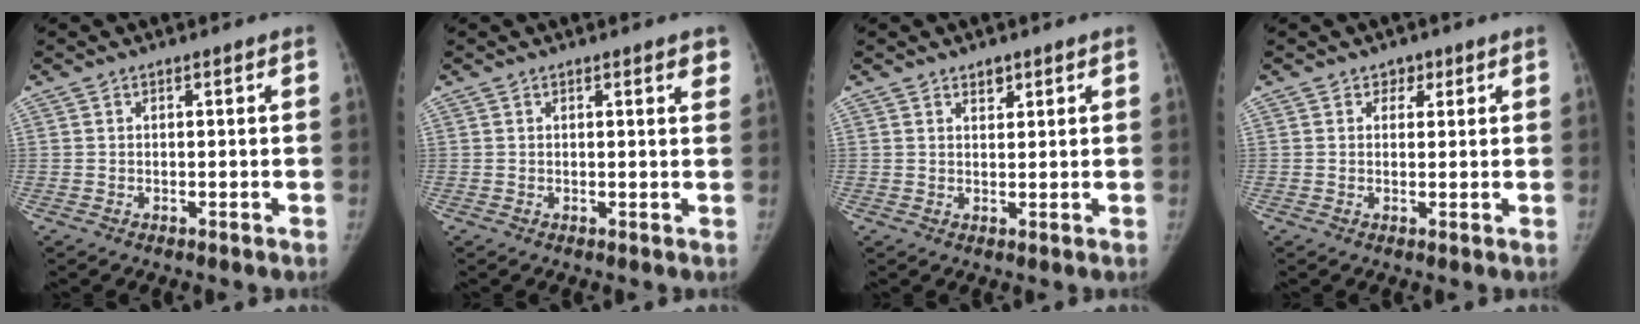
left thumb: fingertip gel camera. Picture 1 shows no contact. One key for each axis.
{"total": 2.0, "fx": 1.3, "fy": 0.6, "fz": 1.4, "tx": -0.010, "ty": -0.005, "tz": 0.013}
{"total": 1.9, "fx": 1.3, "fy": 1.1, "fz": 0.8, "tx": 0.001, "ty": -0.008, "tz": 0.019}
{"total": 2.0, "fx": 1.1, "fy": 1.6, "fz": 0.5, "tx": 0.014, "ty": -0.004, "tz": 0.009}